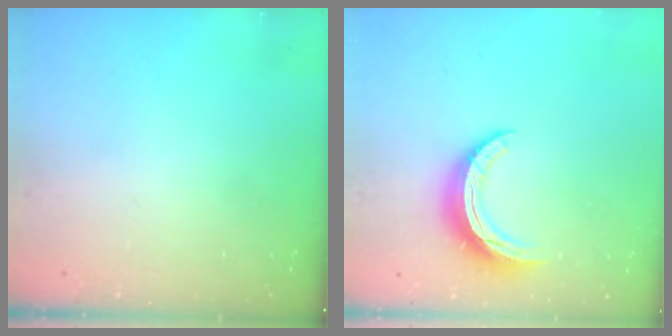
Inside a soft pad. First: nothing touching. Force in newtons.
{"total": 9.9, "press": 9.9, "slide": 0.7}